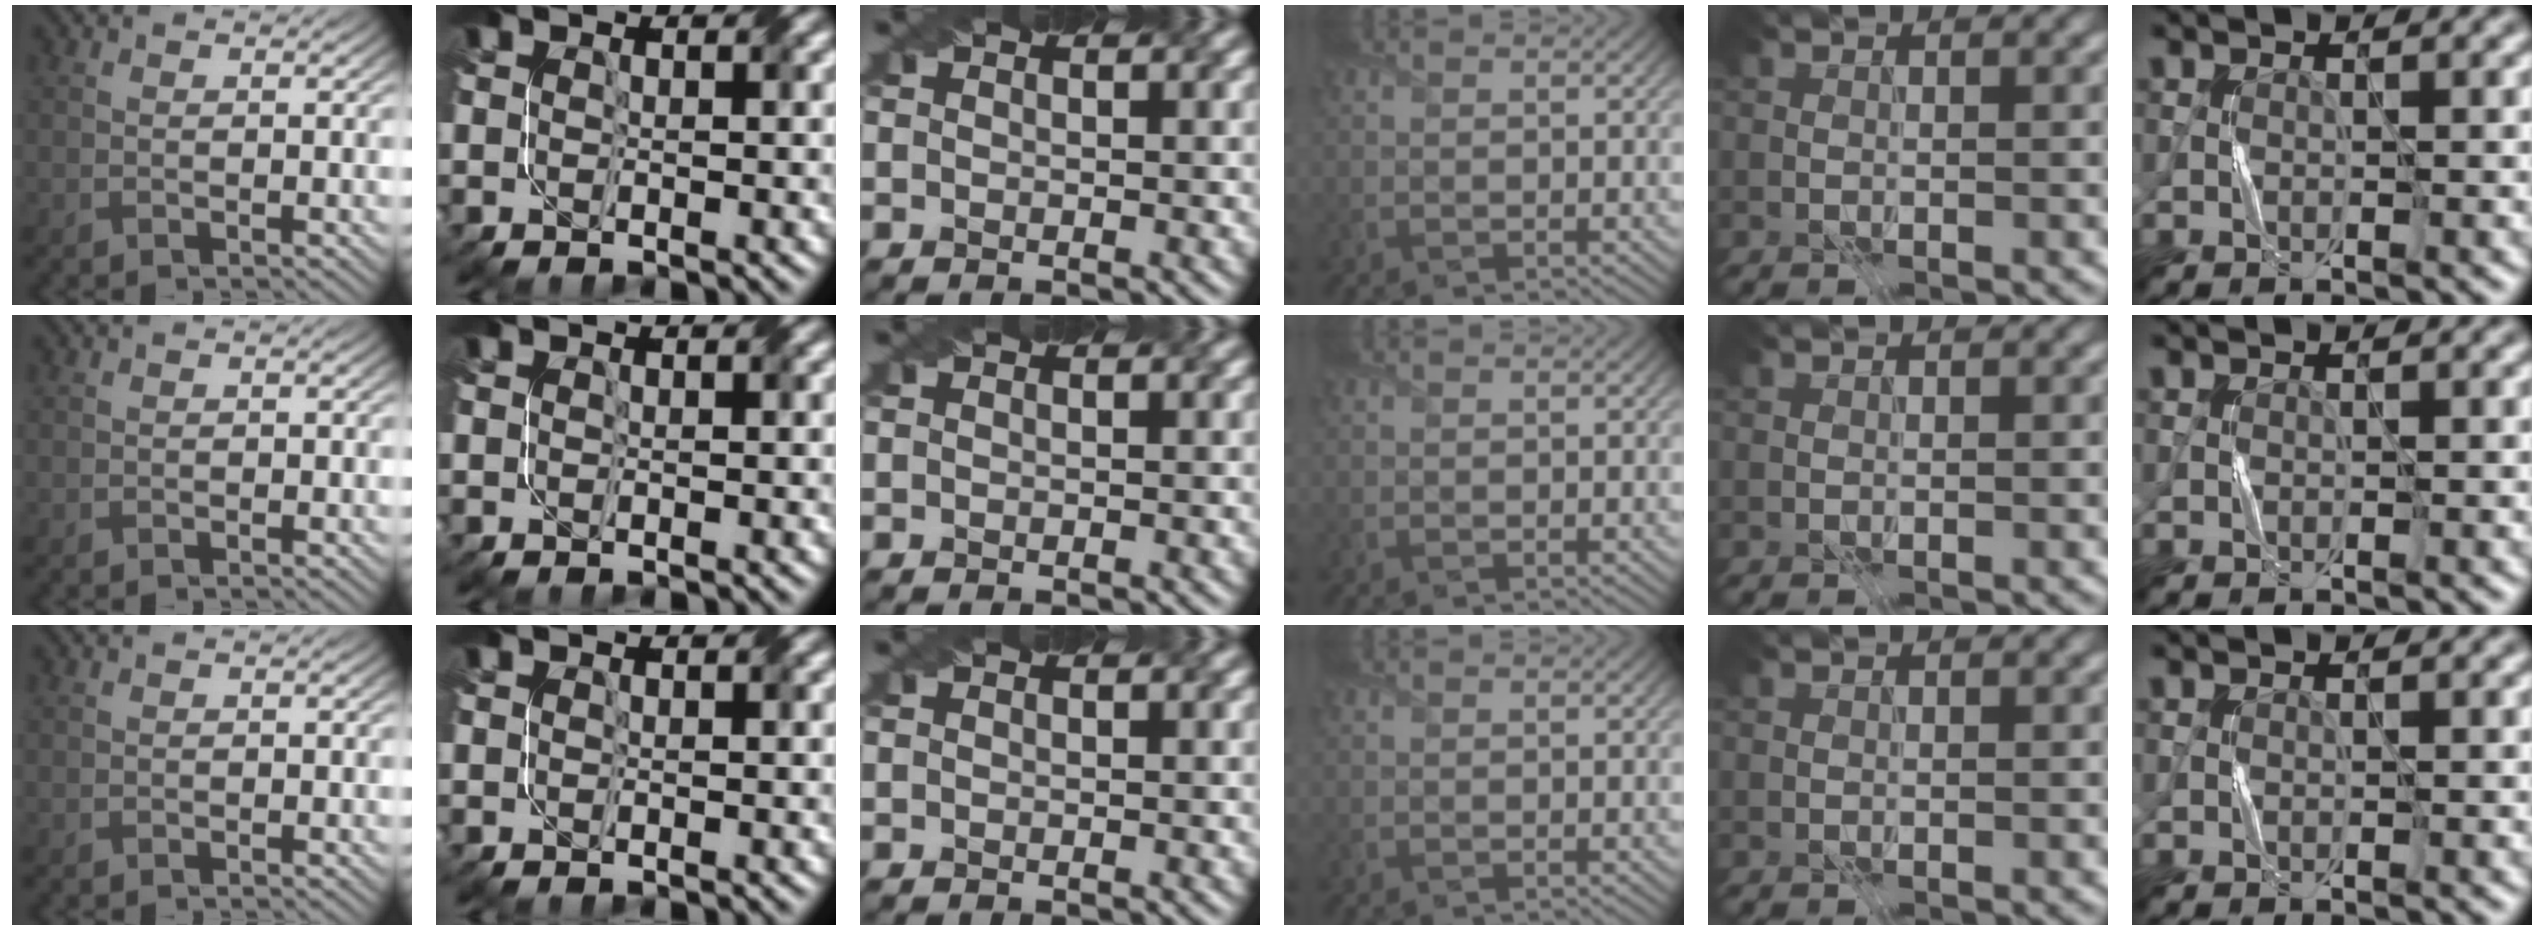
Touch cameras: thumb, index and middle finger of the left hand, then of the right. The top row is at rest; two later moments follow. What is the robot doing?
{"motion": "fold", "object": "paper"}